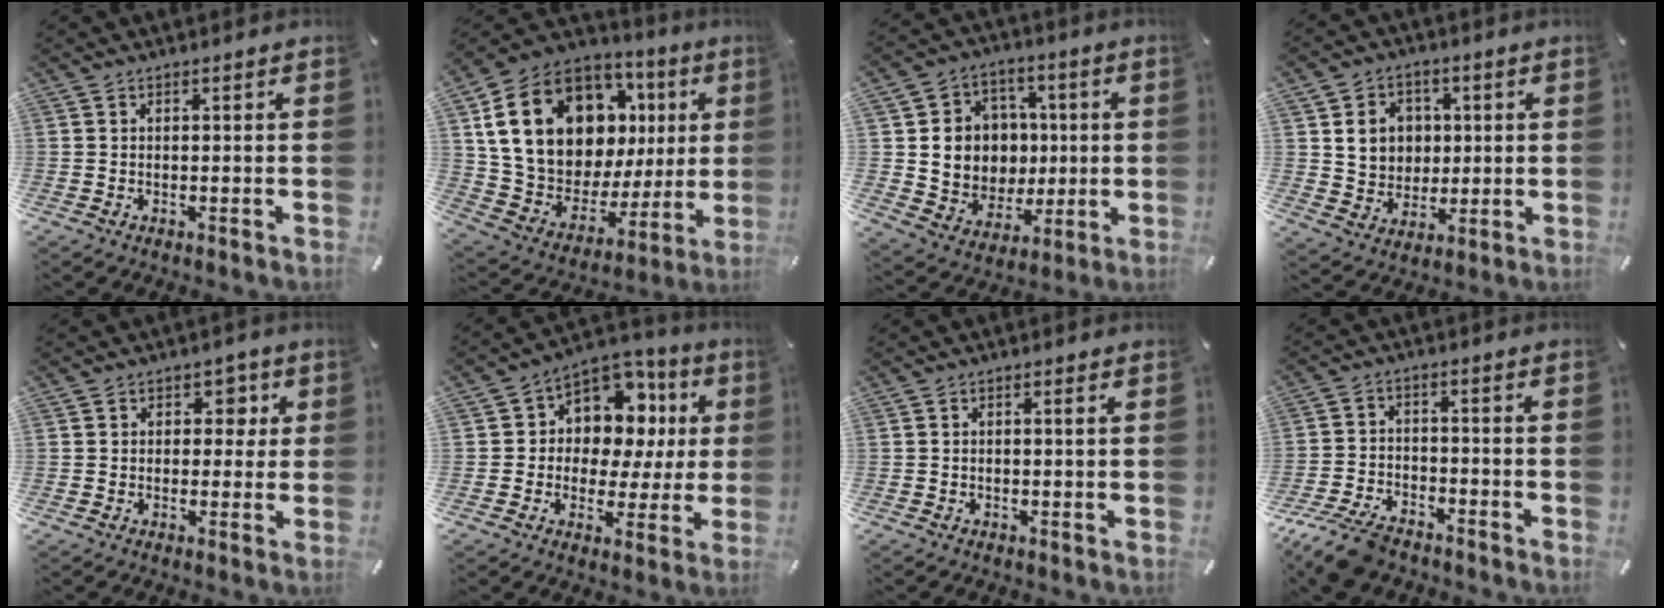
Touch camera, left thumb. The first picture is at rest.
{"total": 22.3, "force": [9.0, 15.1, 13.7], "torque": [-0.257, -0.048, 0.174]}
{"total": 11.4, "force": [0.8, 11.2, 1.8], "torque": [-0.031, -0.010, 0.031]}
{"total": 9.0, "force": [1.6, 8.4, 2.9], "torque": [-0.044, 0.004, 0.033]}
{"total": 5.0, "force": [0.9, 4.1, 2.7], "torque": [-0.015, -0.006, 0.004]}
{"total": 10.7, "force": [3.8, 8.9, 4.4], "torque": [-0.067, -0.039, 0.076]}
{"total": 1.1, "force": [-0.1, 0.3, 1.0], "torque": [-0.019, 0.002, -0.002]}
{"total": 9.4, "force": [-7.6, 3.9, 3.9], "torque": [-0.074, 0.037, -0.145]}